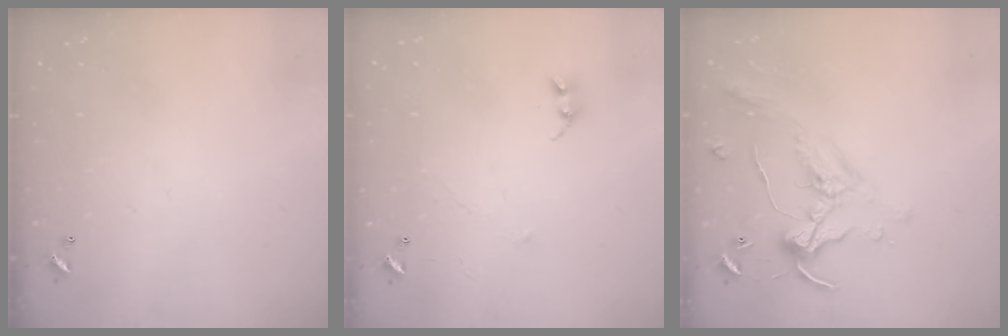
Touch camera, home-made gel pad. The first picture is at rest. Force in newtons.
{"total": 0.9, "press": 0.8, "slide": 0.5}
{"total": 0.7, "press": 0.5, "slide": 0.4}